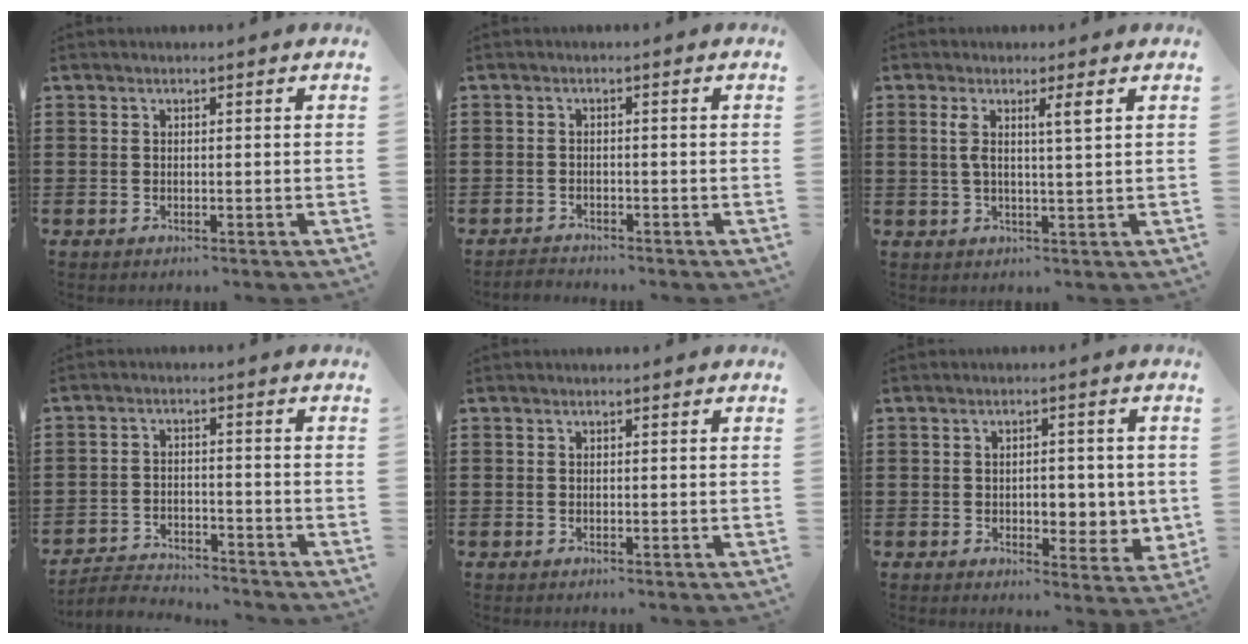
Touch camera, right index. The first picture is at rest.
{"total": 1.6, "force": [-1.6, 0.2, -0.1], "torque": [-0.005, 0.001, -0.035]}
{"total": 3.7, "force": [1.3, 0.1, 3.4], "torque": [-0.062, -0.006, 0.017]}
{"total": 3.4, "force": [-3.3, 0.6, 0.3], "torque": [-0.019, 0.002, -0.074]}
{"total": 0.0}
{"total": 4.5, "force": [0.0, 2.8, 3.5], "torque": [-0.049, 0.002, -0.008]}